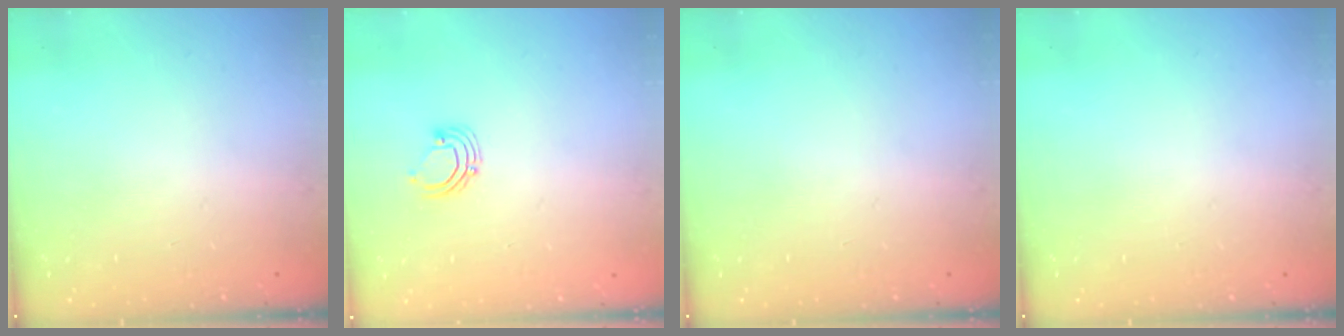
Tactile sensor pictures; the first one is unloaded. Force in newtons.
{"total": 3.4, "press": 3.4, "slide": 0.3}
{"total": 0.0}
{"total": 0.0}